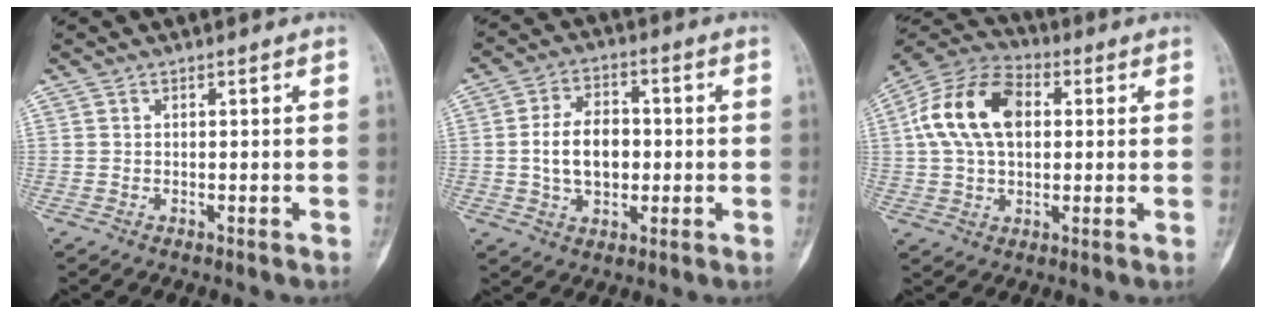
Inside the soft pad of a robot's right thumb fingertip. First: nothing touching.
{"total": 10.1, "force": [-0.4, 6.8, 7.4], "torque": [-0.111, 0.014, -0.010]}
{"total": 15.5, "force": [2.7, 9.9, 11.6], "torque": [-0.212, 0.024, 0.040]}